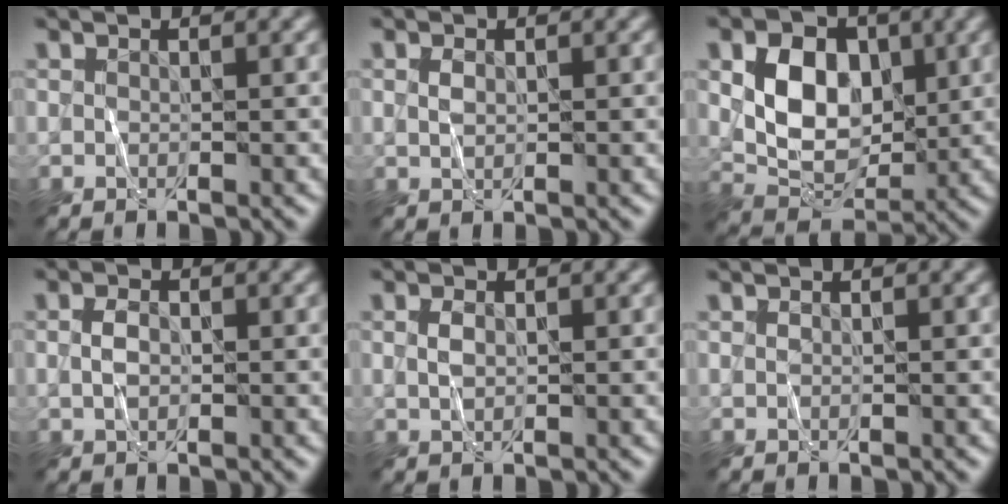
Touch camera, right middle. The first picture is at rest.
{"total": 0.8, "force": [0.1, 0.6, 0.6], "torque": [-0.015, 0.000, 0.003]}
{"total": 6.8, "force": [1.1, 5.0, 4.5], "torque": [-0.079, -0.005, 0.021]}
{"total": 1.5, "force": [-0.1, 1.1, 1.1], "torque": [-0.023, 0.003, -0.004]}
{"total": 1.1, "force": [0.1, 0.8, 0.9], "torque": [-0.021, 0.000, 0.002]}
{"total": 0.0}